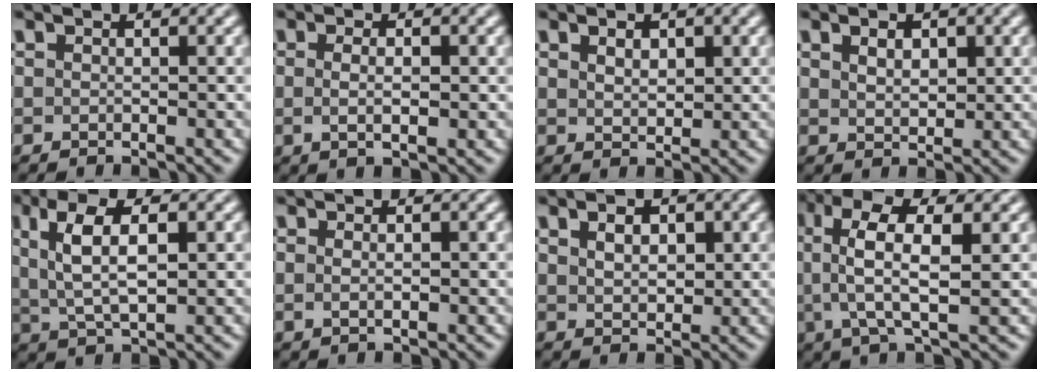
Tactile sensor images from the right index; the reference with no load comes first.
{"total": 1.8, "force": [-0.3, 0.1, 1.8], "torque": [-0.033, -0.009, 0.003]}
{"total": 1.4, "force": [0.8, 0.2, 1.1], "torque": [-0.011, -0.014, 0.028]}
{"total": 1.7, "force": [0.8, 0.4, 1.4], "torque": [-0.014, -0.013, 0.028]}
{"total": 5.3, "force": [1.1, 2.5, 4.6], "torque": [-0.082, -0.002, 0.027]}
{"total": 0.8, "force": [0.1, 0.1, 0.8], "torque": [-0.016, -0.007, 0.009]}
{"total": 2.3, "force": [0.8, 1.0, 1.9], "torque": [-0.017, -0.010, 0.026]}
{"total": 6.9, "force": [1.7, 2.7, 6.1], "torque": [-0.122, -0.001, 0.027]}